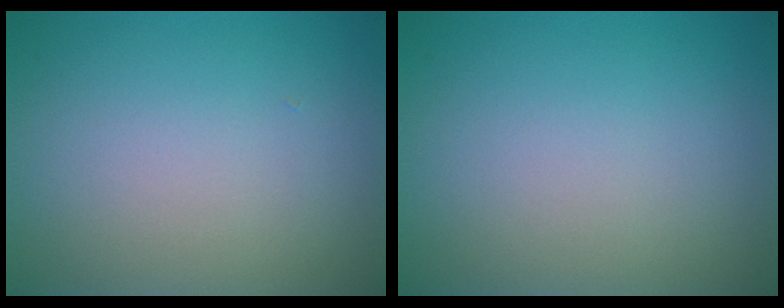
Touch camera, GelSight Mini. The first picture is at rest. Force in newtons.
{"total": 0.0}